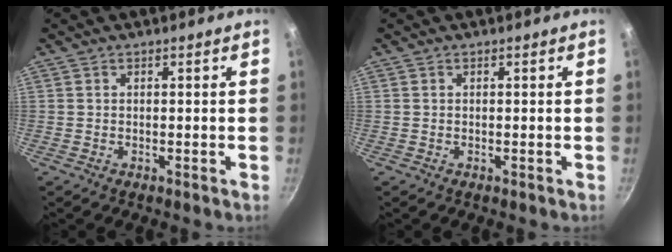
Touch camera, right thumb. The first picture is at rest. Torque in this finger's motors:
{"motor_torque": [-0.05, 0.05, 0.00, 0.00, 0.04]}